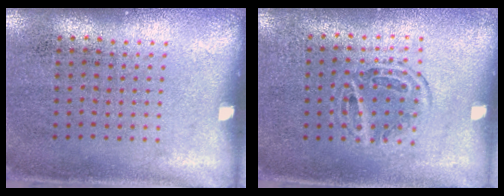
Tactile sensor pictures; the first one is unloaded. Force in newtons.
{"total": 1.0, "press": 0.9, "slide": 0.4}